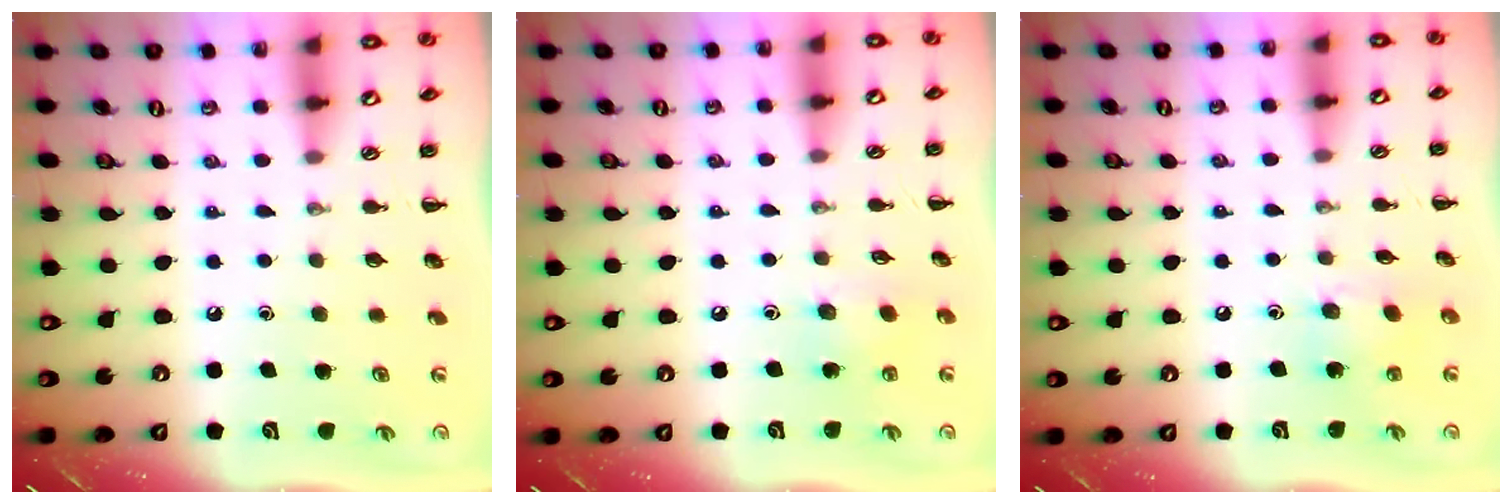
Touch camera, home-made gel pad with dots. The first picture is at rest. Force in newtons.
{"total": 5.3, "press": 5.2, "slide": 0.8}
{"total": 5.6, "press": 5.5, "slide": 1.0}